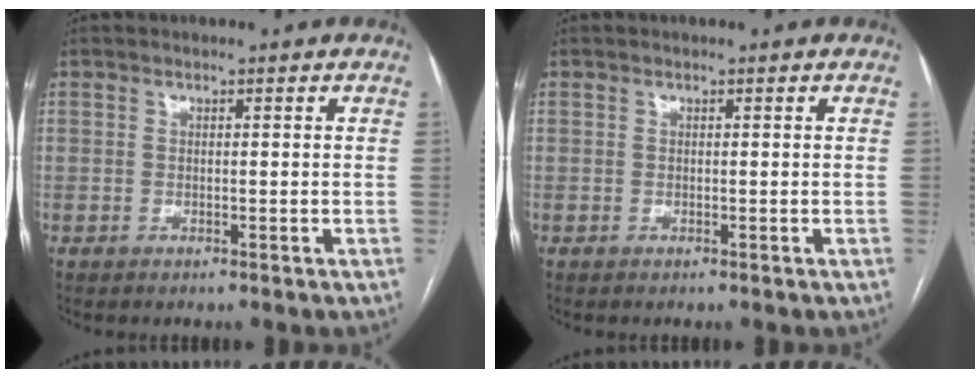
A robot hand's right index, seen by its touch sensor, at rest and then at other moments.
{"total": 0.0}